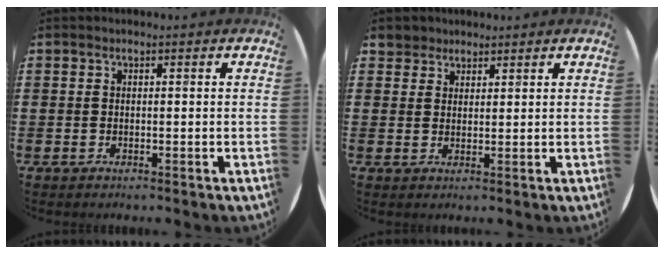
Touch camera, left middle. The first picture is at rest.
{"total": 2.7, "force": [2.3, 1.3, -0.3], "torque": [0.006, 0.004, 0.043]}